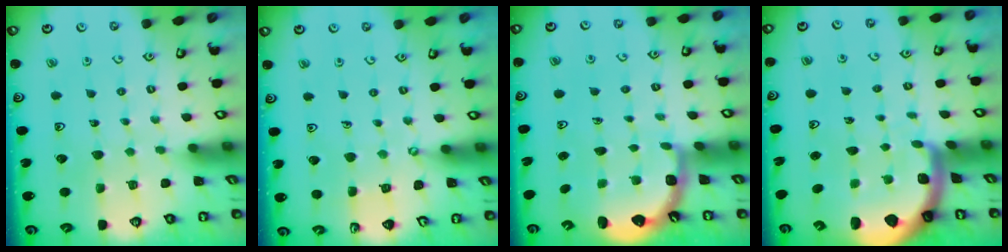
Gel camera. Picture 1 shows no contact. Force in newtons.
{"total": 3.1, "press": 3.1, "slide": 0.3}
{"total": 2.6, "press": 2.2, "slide": 1.4}
{"total": 2.4, "press": 2.4, "slide": 0.3}